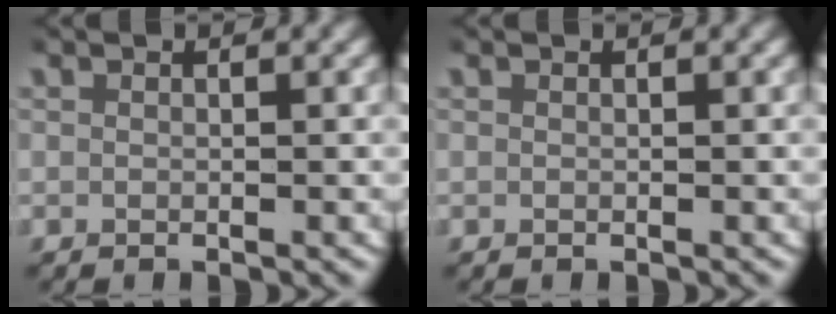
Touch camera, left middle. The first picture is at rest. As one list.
[{"total": 0.0}]